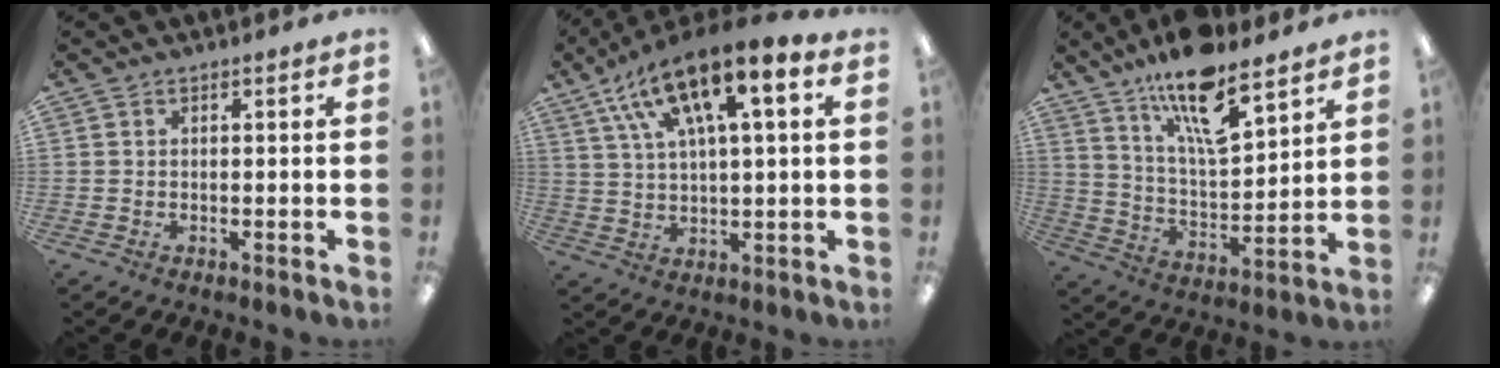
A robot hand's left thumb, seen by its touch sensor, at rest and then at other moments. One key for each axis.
{"total": 15.5, "fx": 8.6, "fy": 5.0, "fz": 11.9, "tx": -0.222, "ty": -0.031, "tz": 0.146}
{"total": 16.5, "fx": 12.1, "fy": 5.2, "fz": 9.9, "tx": -0.166, "ty": -0.067, "tz": 0.203}